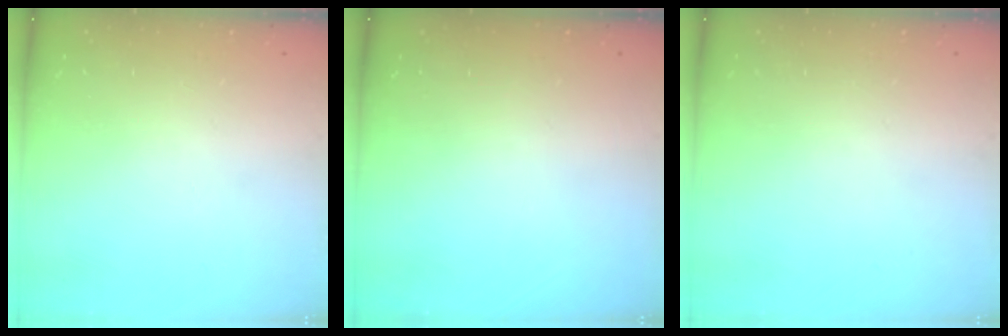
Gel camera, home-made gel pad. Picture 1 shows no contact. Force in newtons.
{"total": 0.0}
{"total": 0.0}